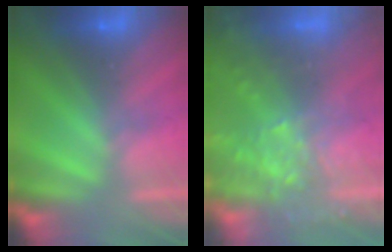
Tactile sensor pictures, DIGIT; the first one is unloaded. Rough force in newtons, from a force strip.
{"total": 7.6}